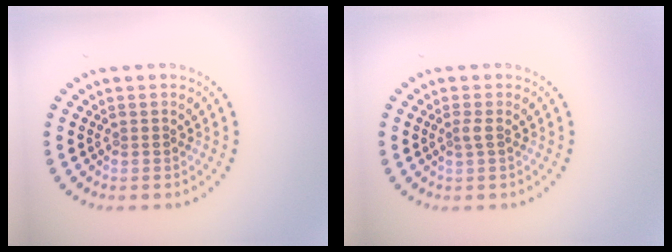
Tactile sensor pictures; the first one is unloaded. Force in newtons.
{"total": 0.8, "press": 0.6, "slide": 0.6}